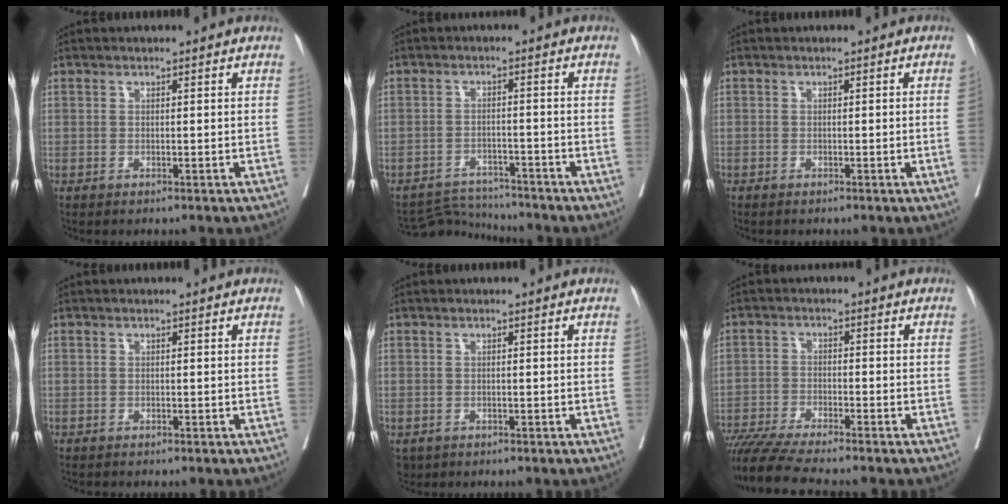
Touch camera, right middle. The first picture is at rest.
{"total": 5.4, "force": [-5.2, -0.5, -1.4], "torque": [0.024, -0.001, -0.090]}
{"total": 0.9, "force": [0.1, -0.4, 0.8], "torque": [-0.004, -0.001, -0.001]}
{"total": 0.5, "force": [-0.5, 0.1, 0.0], "torque": [0.001, 0.000, -0.013]}
{"total": 2.1, "force": [-1.2, 1.7, 0.6], "torque": [-0.014, -0.002, -0.015]}
{"total": 10.5, "force": [-9.2, -0.7, 5.0], "torque": [-0.072, -0.028, -0.154]}